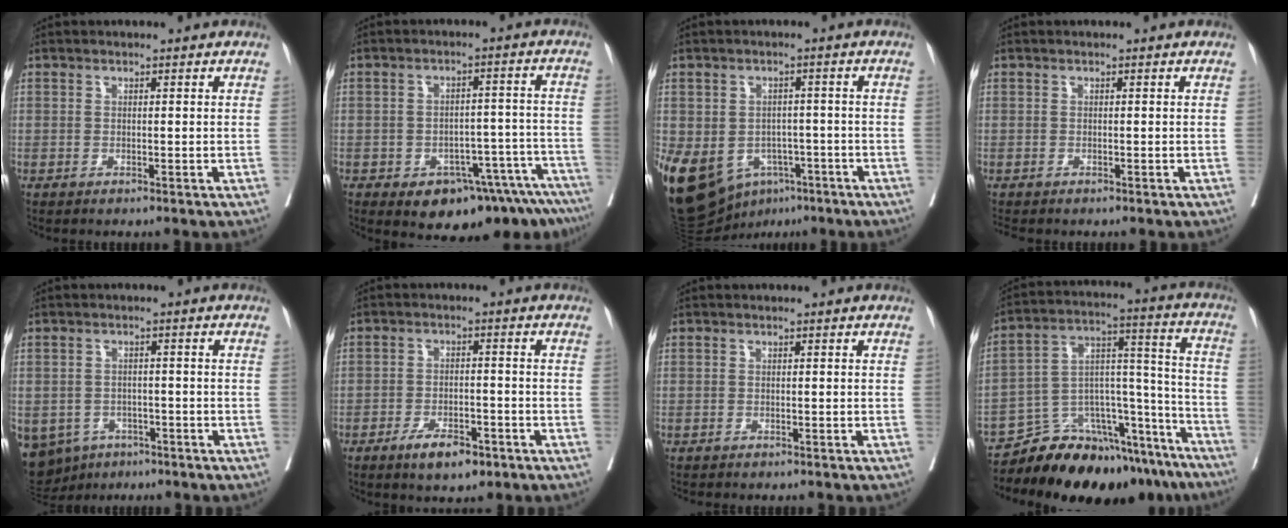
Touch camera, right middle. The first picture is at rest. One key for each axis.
{"total": 12.6, "fx": -9.2, "fy": 5.2, "fz": 6.8, "tx": -0.038, "ty": 0.030, "tz": -0.120}
{"total": 14.6, "fx": -6.9, "fy": 10.3, "fz": 7.6, "tx": -0.168, "ty": 0.011, "tz": -0.095}
{"total": 1.1, "fx": -1.0, "fy": 0.3, "fz": 0.2, "tx": -0.009, "ty": -0.004, "tz": -0.020}
{"total": 12.7, "fx": -6.8, "fy": 9.9, "fz": 4.2, "tx": -0.123, "ty": -0.001, "tz": -0.085}
{"total": 5.8, "fx": -3.7, "fy": 2.1, "fz": 3.9, "tx": -0.066, "ty": 0.000, "tz": -0.055}
{"total": 2.6, "fx": -2.3, "fy": 0.9, "fz": 0.8, "tx": -0.014, "ty": -0.004, "tz": -0.028}
{"total": 22.2, "fx": -19.1, "fy": 7.0, "fz": 8.9, "tx": -0.079, "ty": 0.051, "tz": -0.283}